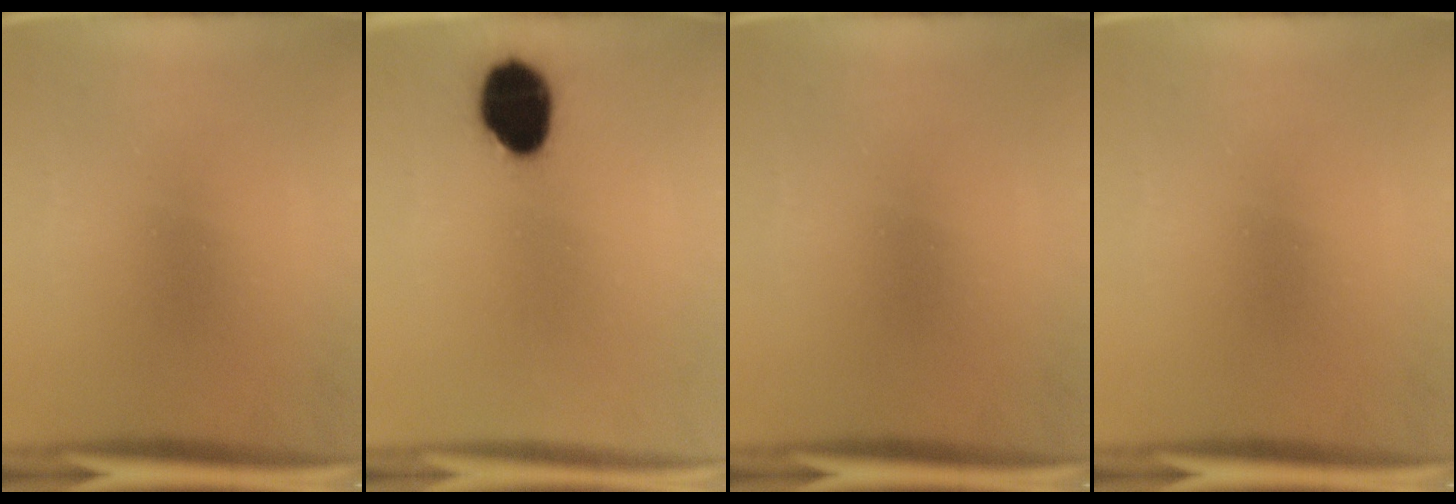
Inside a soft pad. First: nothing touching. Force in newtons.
{"total": 12.6}
{"total": 0.0}
{"total": 0.0}